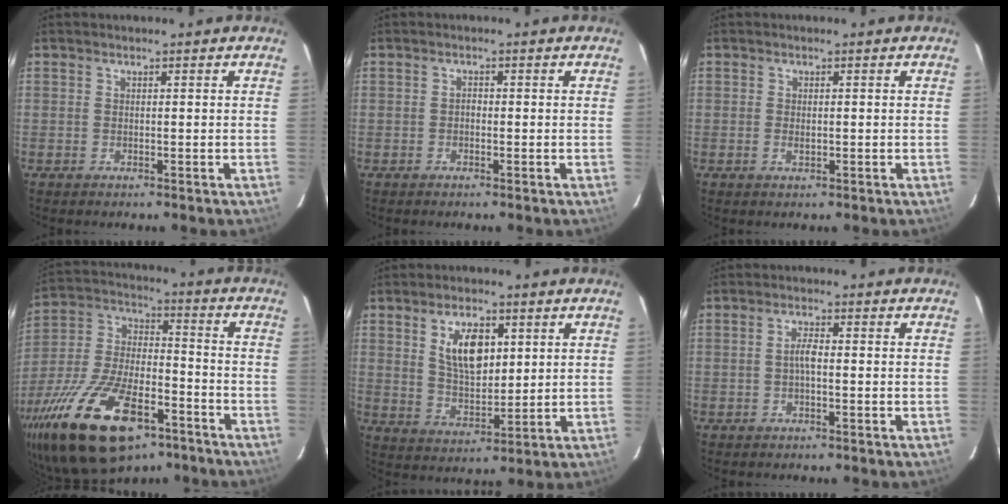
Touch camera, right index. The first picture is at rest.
{"total": 0.7, "force": [-0.4, 0.5, 0.3], "torque": [-0.003, 0.003, -0.009]}
{"total": 1.2, "force": [-0.2, 0.7, 1.0], "torque": [-0.016, 0.001, -0.003]}
{"total": 27.2, "force": [-15.8, 12.0, 18.5], "torque": [-0.378, -0.023, -0.261]}
{"total": 9.3, "force": [3.3, 4.7, 7.4], "torque": [-0.133, 0.005, 0.068]}
{"total": 2.0, "force": [-0.4, 0.5, 1.9], "torque": [-0.037, 0.007, -0.010]}